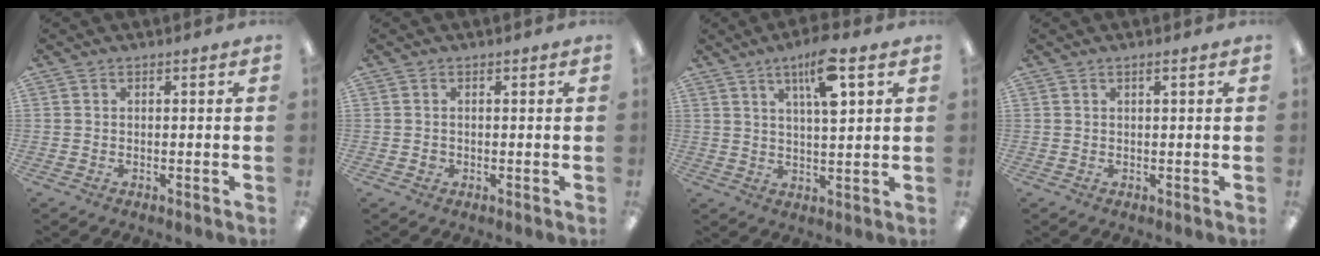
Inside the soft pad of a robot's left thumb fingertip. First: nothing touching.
{"total": 1.1, "force": [0.0, 1.1, 0.2], "torque": [-0.004, 0.004, -0.002]}
{"total": 9.6, "force": [5.0, 2.5, 7.8], "torque": [-0.122, -0.013, 0.078]}
{"total": 1.0, "force": [0.6, 0.1, 0.8], "torque": [-0.016, 0.001, 0.010]}